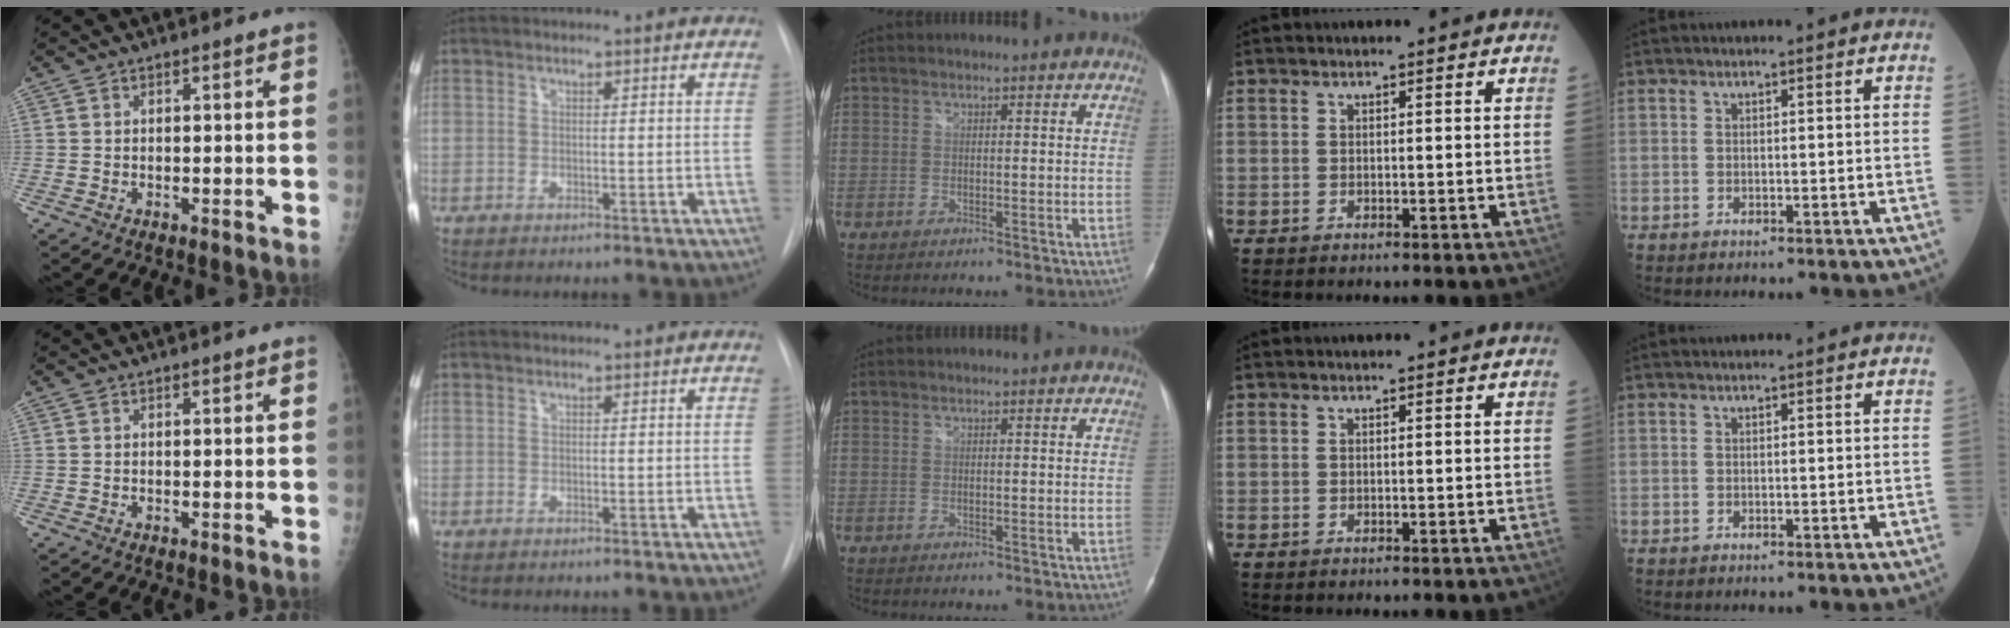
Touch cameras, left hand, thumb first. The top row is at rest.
{}